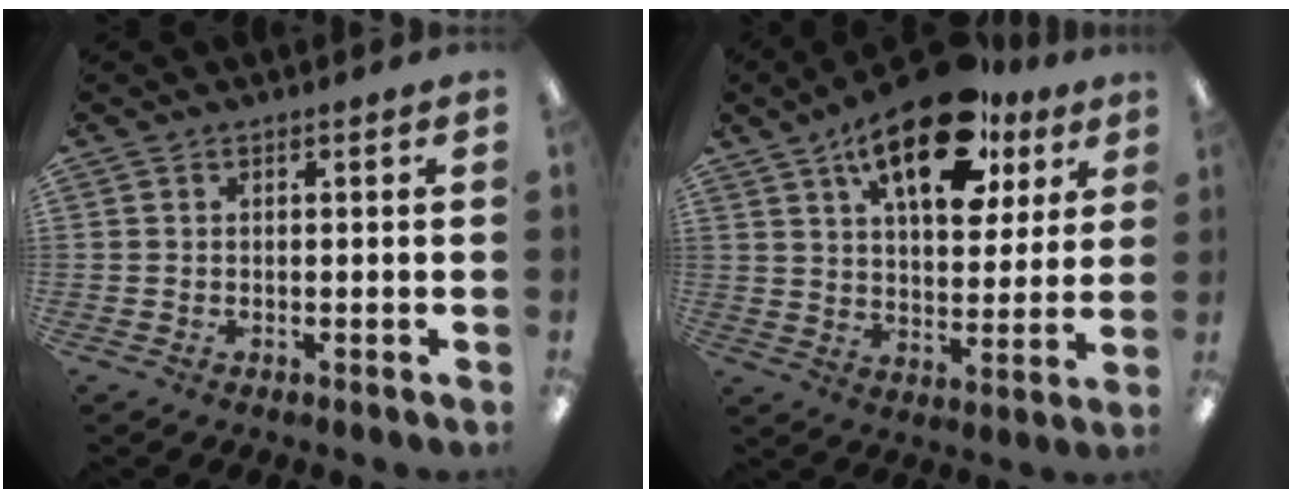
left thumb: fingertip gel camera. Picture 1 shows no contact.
{"total": 19.5, "force": [12.0, 8.6, 12.8], "torque": [-0.200, -0.052, 0.197]}